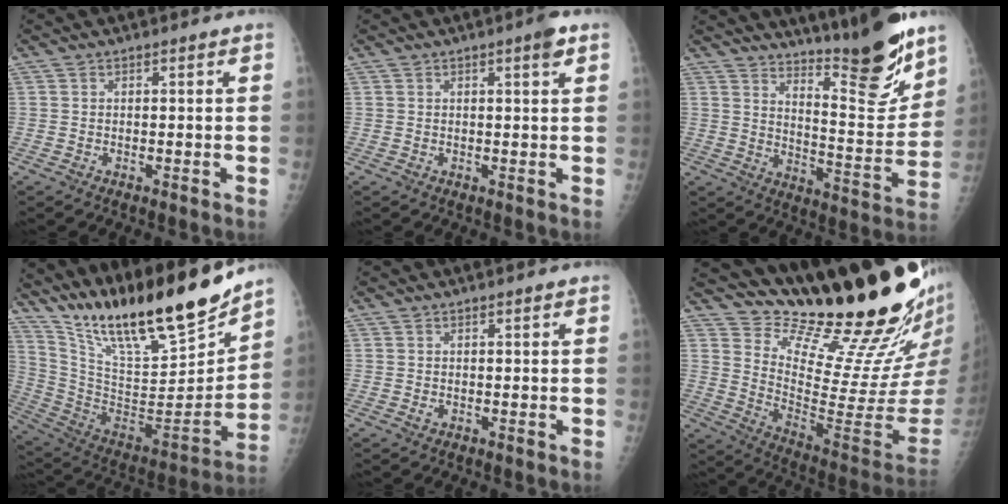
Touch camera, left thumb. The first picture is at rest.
{"total": 2.5, "force": [1.4, 0.2, 2.1], "torque": [-0.030, -0.006, 0.019]}
{"total": 17.3, "force": [14.3, 2.4, 9.5], "torque": [-0.110, -0.125, 0.221]}
{"total": 27.5, "force": [21.9, 5.8, 15.5], "torque": [-0.227, -0.108, 0.375]}
{"total": 0.9, "force": [0.5, 0.4, 0.7], "torque": [-0.008, -0.002, 0.010]}
{"total": 27.0, "force": [22.6, 4.7, 13.9], "torque": [-0.179, -0.175, 0.335]}